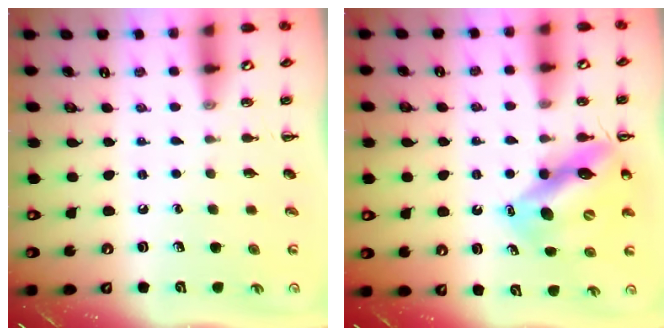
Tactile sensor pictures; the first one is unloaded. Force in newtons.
{"total": 12.6, "press": 12.1, "slide": 3.5}